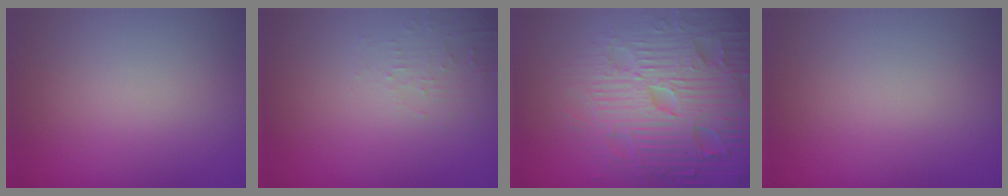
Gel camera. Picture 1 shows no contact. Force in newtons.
{"total": 1.5, "press": 1.5, "slide": 0.3}
{"total": 7.8, "press": 7.6, "slide": 1.9}
{"total": 0.0}